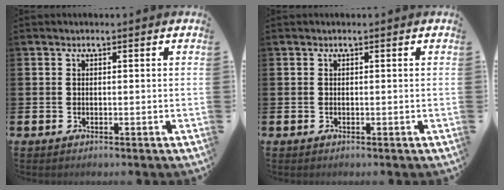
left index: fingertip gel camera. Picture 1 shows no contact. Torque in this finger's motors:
{"motor_torque": [0.17, 0.05, -0.04, 0.00]}